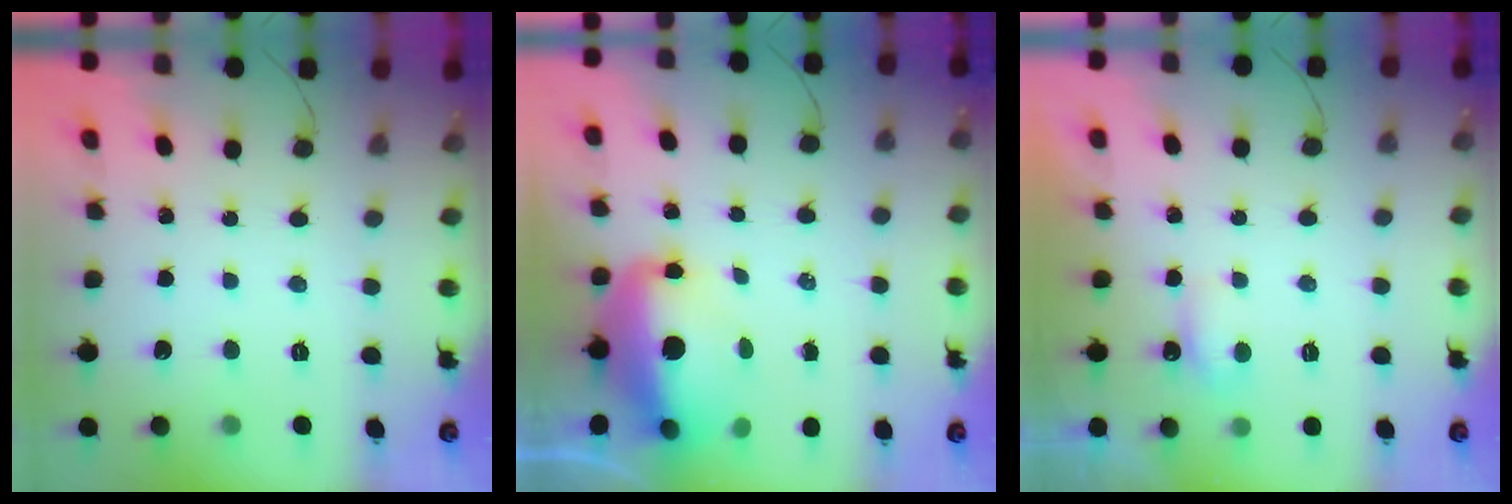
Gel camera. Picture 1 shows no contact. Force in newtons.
{"total": 12.8, "press": 12.6, "slide": 2.7}
{"total": 3.8, "press": 3.6, "slide": 1.2}